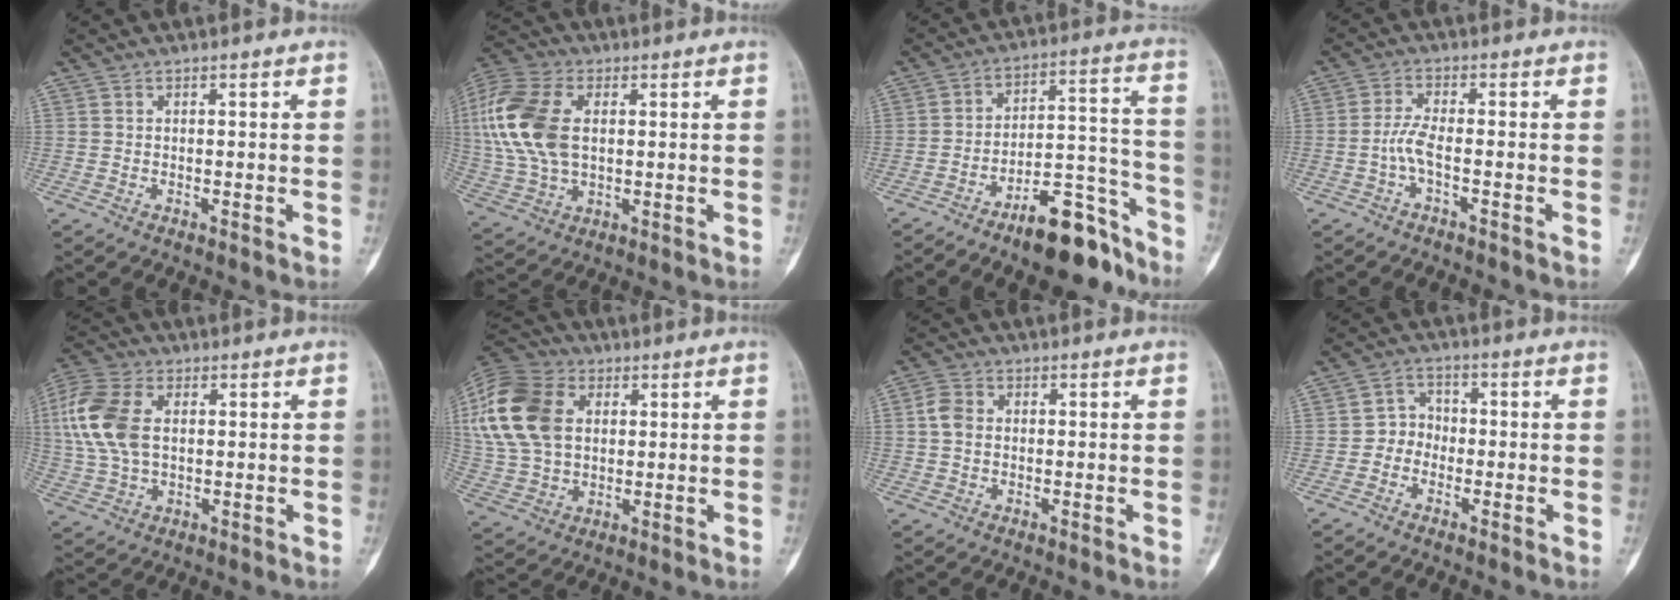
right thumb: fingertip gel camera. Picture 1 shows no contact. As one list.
[{"total": 17.3, "force": [2.9, 10.5, 13.4], "torque": [-0.312, 0.006, 0.052]}, {"total": 14.4, "force": [-10.6, 5.1, 8.4], "torque": [-0.092, 0.104, -0.166]}, {"total": 3.3, "force": [-1.3, 0.3, 3.1], "torque": [-0.078, 0.006, -0.034]}, {"total": 13.5, "force": [2.4, 8.2, 10.4], "torque": [-0.244, 0.012, 0.044]}, {"total": 20.0, "force": [4.9, 13.9, 13.5], "torque": [-0.290, 0.013, 0.087]}, {"total": 3.2, "force": [0.3, 2.5, 2.1], "torque": [-0.045, 0.007, -0.003]}, {"total": 3.5, "force": [-1.2, 3.0, 1.3], "torque": [0.002, 0.016, -0.040]}]